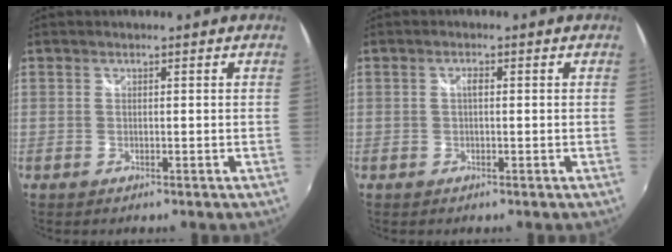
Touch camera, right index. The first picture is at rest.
{"total": 1.1, "force": [0.0, 0.5, 1.0], "torque": [-0.018, 0.004, -0.003]}